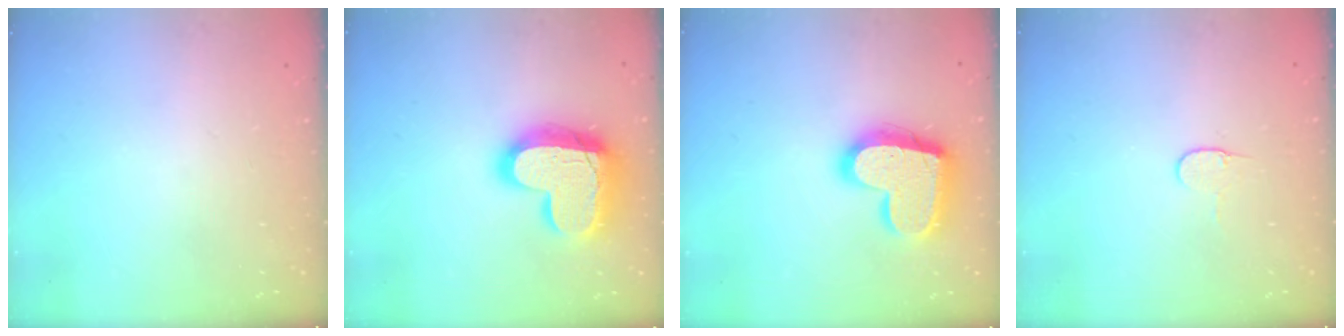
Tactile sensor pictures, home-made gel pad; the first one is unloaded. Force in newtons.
{"total": 19.3, "press": 19.2, "slide": 1.6}
{"total": 19.1, "press": 19.0, "slide": 1.3}
{"total": 4.9, "press": 4.9, "slide": 0.4}